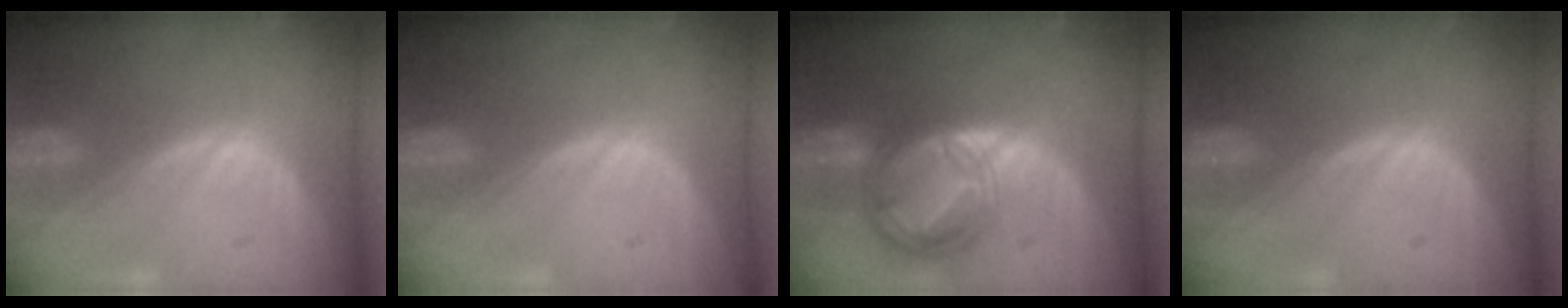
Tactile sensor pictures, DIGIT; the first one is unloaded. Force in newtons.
{"total": 0.0}
{"total": 9.0, "press": 9.0, "slide": 0.6}
{"total": 0.0}